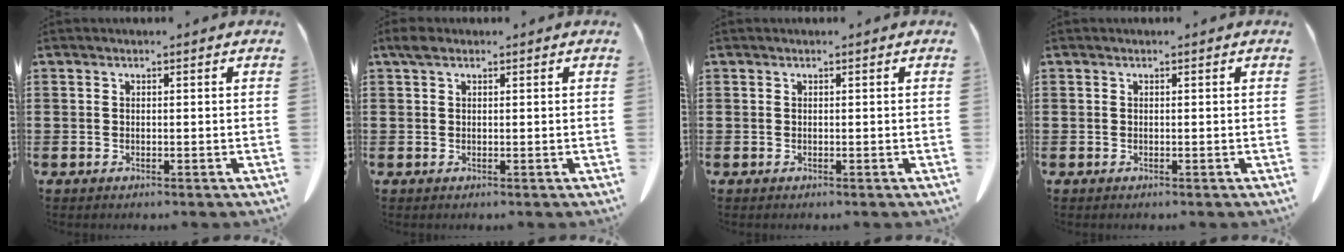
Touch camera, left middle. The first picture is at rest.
{"total": 1.4, "force": [0.6, 0.9, 0.8], "torque": [-0.021, 0.006, 0.011]}
{"total": 0.0}
{"total": 0.0}